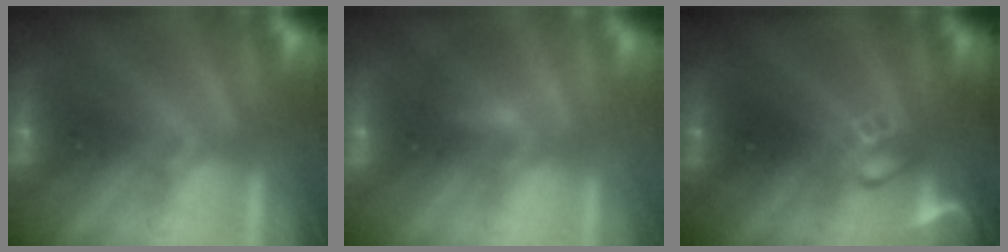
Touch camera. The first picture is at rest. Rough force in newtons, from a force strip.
{"total": 2.1}
{"total": 2.6}